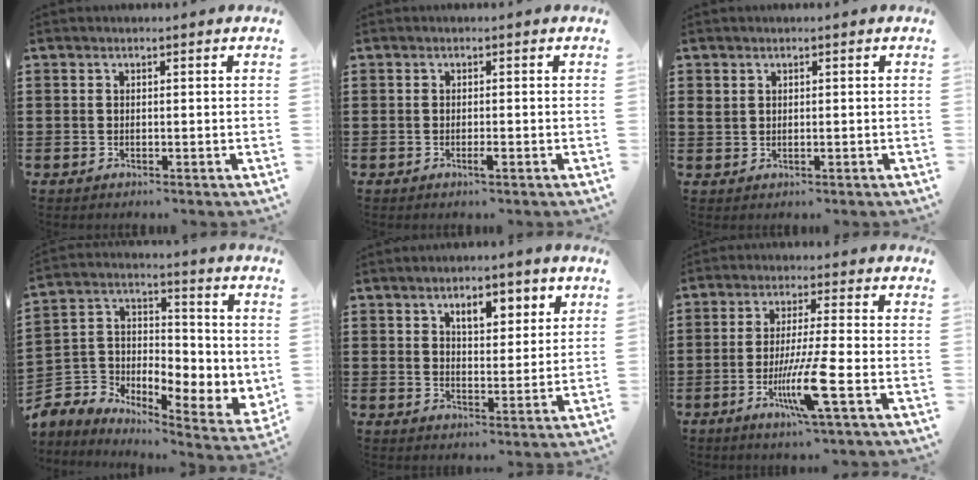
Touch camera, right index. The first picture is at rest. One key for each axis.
{"total": 1.1, "fx": -0.6, "fy": 0.1, "fz": 1.0, "tx": -0.027, "ty": -0.008, "tz": -0.011}
{"total": 1.1, "fx": 0.6, "fy": 0.8, "fz": 0.5, "tx": -0.011, "ty": 0.004, "tz": 0.011}
{"total": 4.8, "fx": -1.6, "fy": 4.0, "fz": 2.0, "tx": -0.065, "ty": -0.027, "tz": -0.031}
{"total": 5.3, "fx": 2.8, "fy": 2.5, "fz": 3.7, "tx": -0.053, "ty": -0.003, "tz": 0.039}
{"total": 9.3, "fx": -3.5, "fy": 0.3, "fz": 8.6, "tx": -0.167, "ty": -0.019, "tz": -0.066}